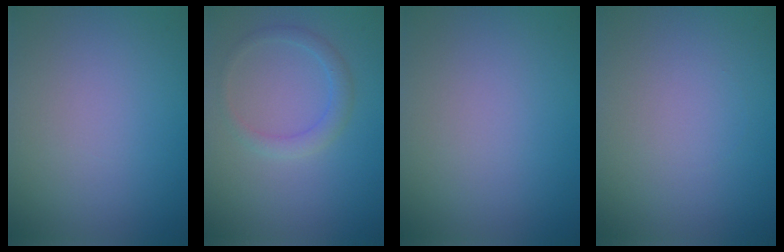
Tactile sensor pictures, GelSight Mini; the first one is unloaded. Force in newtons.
{"total": 1.8, "press": 1.8, "slide": 0.0}
{"total": 0.0}
{"total": 0.0}